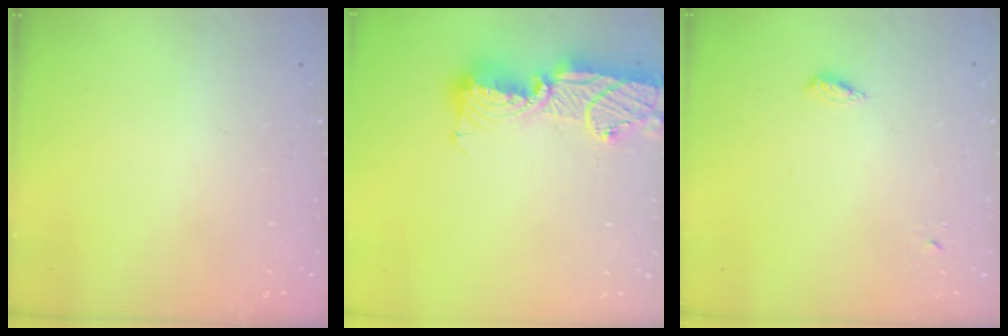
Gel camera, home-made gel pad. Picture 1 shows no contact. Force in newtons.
{"total": 17.0, "press": 16.3, "slide": 4.7}
{"total": 3.1, "press": 3.0, "slide": 0.7}